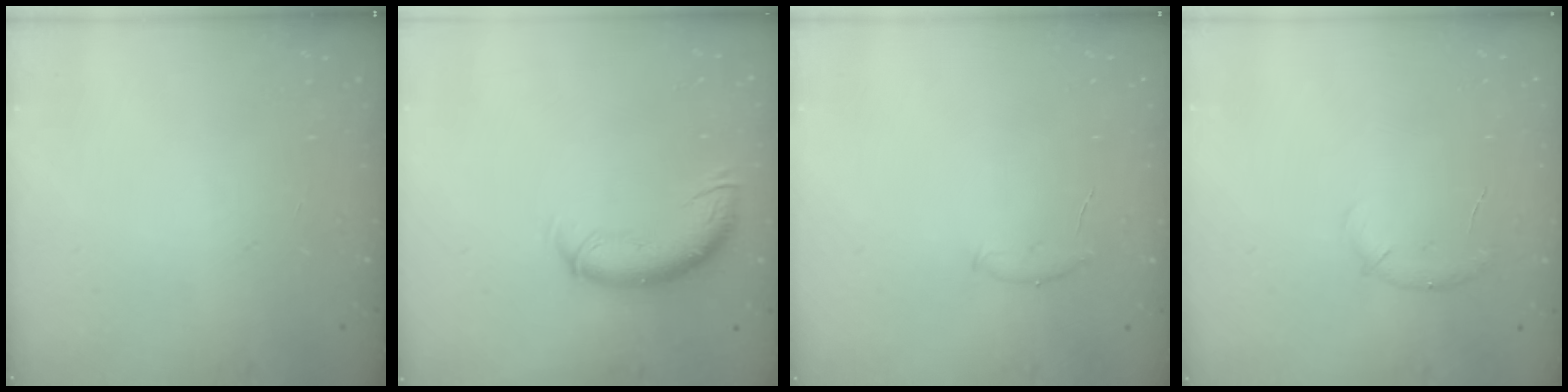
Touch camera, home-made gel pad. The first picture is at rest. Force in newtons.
{"total": 10.6, "press": 10.6, "slide": 1.0}
{"total": 6.1, "press": 6.0, "slide": 1.1}
{"total": 6.9, "press": 6.7, "slide": 1.8}